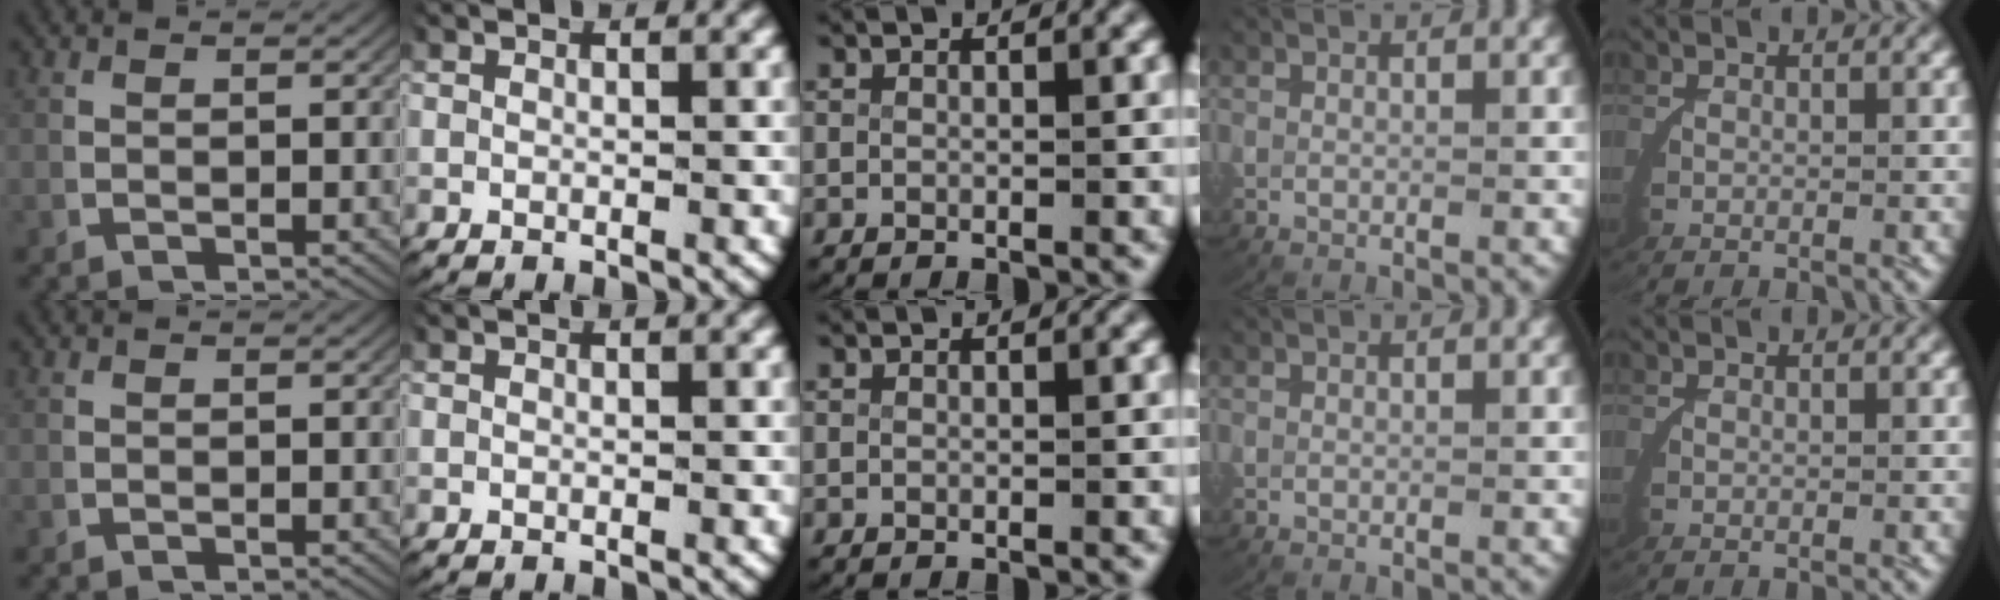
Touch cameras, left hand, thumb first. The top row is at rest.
{}